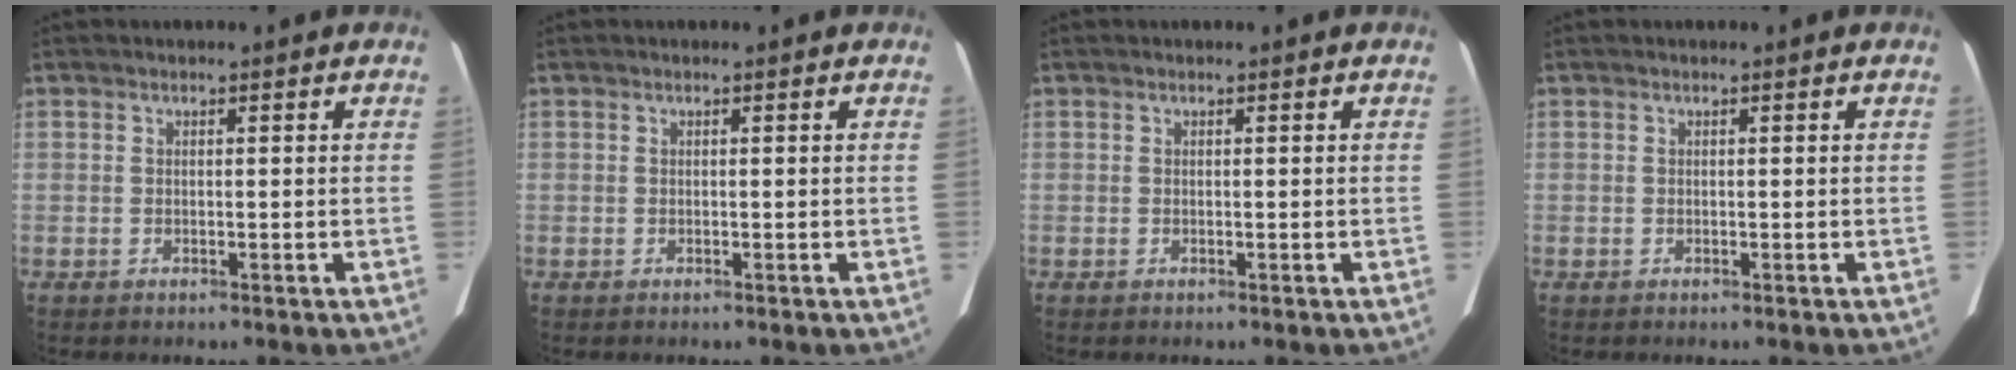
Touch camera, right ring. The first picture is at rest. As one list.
[{"total": 0.0}, {"total": 0.0}, {"total": 0.0}]